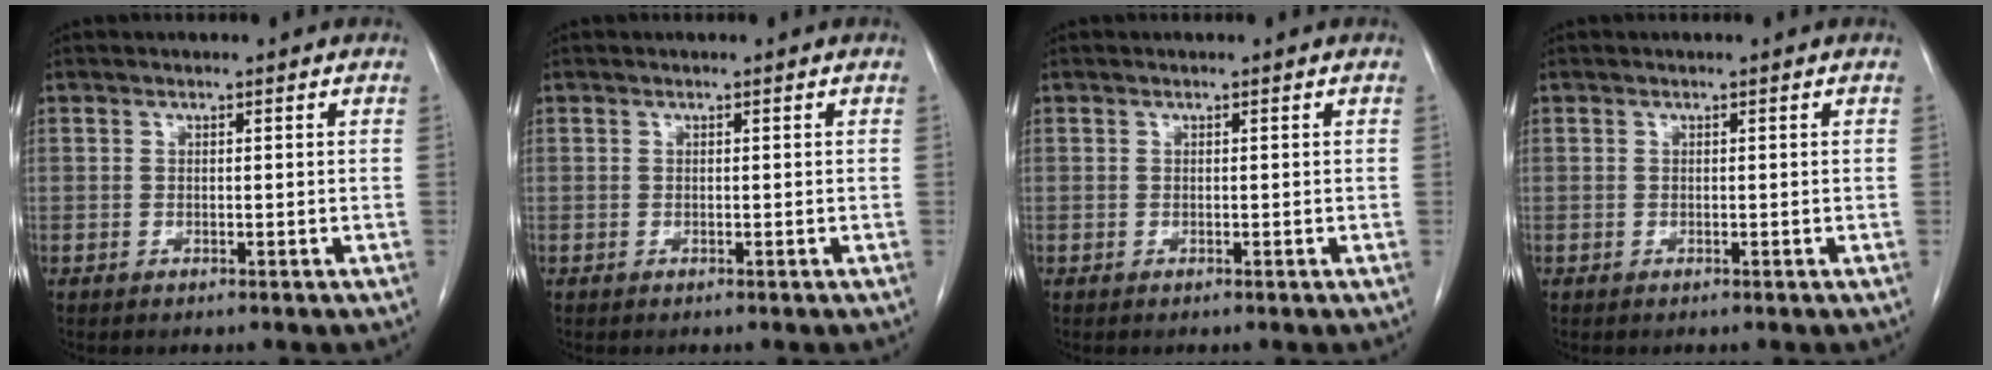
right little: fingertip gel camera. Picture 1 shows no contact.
{"total": 0.0}
{"total": 0.0}
{"total": 0.0}